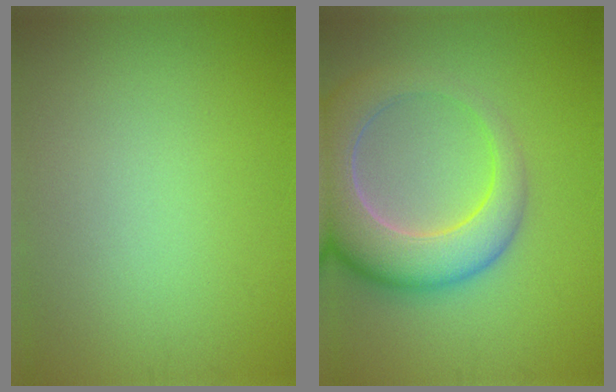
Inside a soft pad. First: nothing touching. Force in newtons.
{"total": 8.8, "press": 8.8, "slide": 1.0}